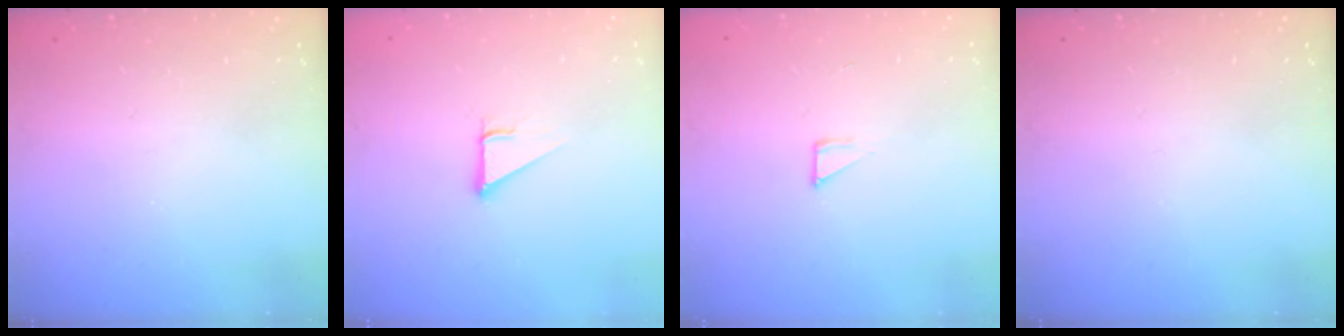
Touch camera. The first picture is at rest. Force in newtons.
{"total": 3.0, "press": 3.0, "slide": 0.2}
{"total": 3.6, "press": 3.6, "slide": 0.4}
{"total": 0.0}